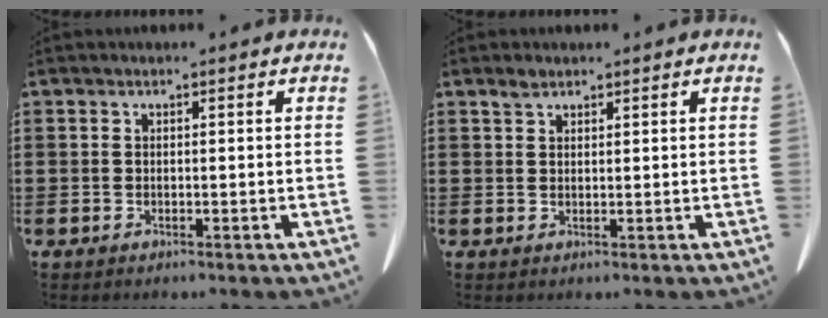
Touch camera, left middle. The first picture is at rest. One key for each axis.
{"total": 1.3, "fx": 1.1, "fy": 0.6, "fz": 0.4, "tx": -0.011, "ty": 0.002, "tz": 0.021}